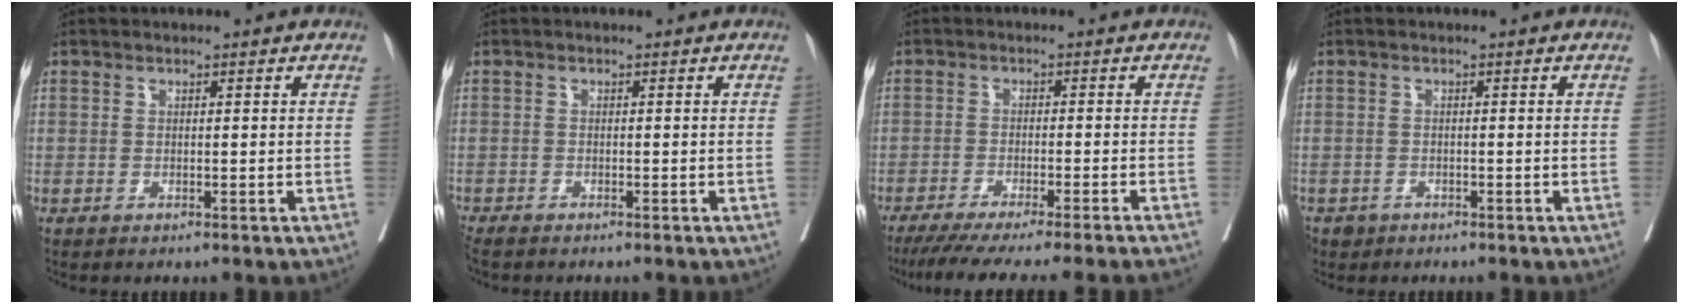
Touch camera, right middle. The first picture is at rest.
{"total": 1.6, "force": [-1.5, 0.3, 0.5], "torque": [-0.015, -0.007, -0.029]}
{"total": 15.4, "force": [-13.5, -1.6, 7.4], "torque": [-0.093, -0.053, -0.196]}
{"total": 2.3, "force": [-1.5, 1.7, 0.2], "torque": [-0.003, 0.003, -0.026]}